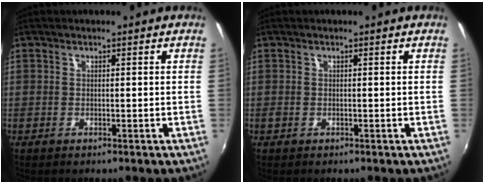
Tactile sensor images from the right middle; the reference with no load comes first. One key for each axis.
{"total": 0.7, "fx": -0.2, "fy": 0.5, "fz": 0.4, "tx": -0.007, "ty": -0.002, "tz": -0.005}